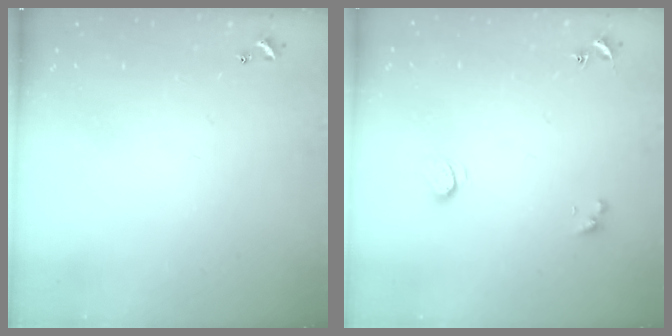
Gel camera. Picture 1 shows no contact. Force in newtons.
{"total": 1.4, "press": 1.4, "slide": 0.4}